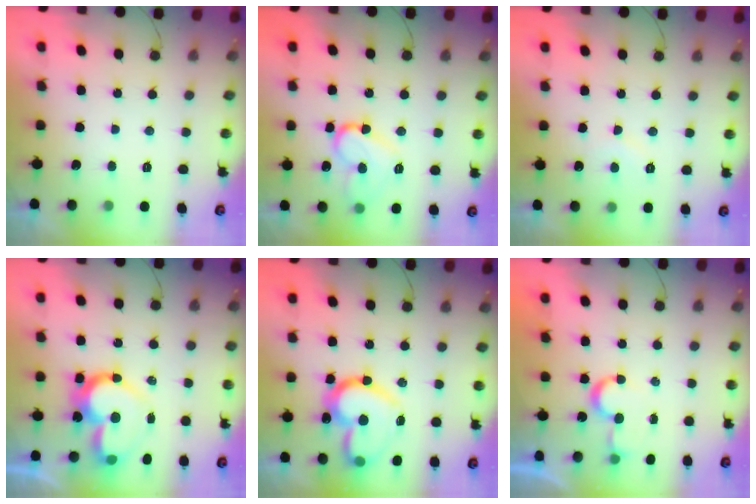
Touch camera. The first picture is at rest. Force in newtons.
{"total": 12.6, "press": 12.5, "slide": 1.4}
{"total": 4.8, "press": 4.7, "slide": 0.4}
{"total": 14.3, "press": 14.2, "slide": 1.2}
{"total": 19.5, "press": 19.5, "slide": 1.5}
{"total": 5.6, "press": 5.6, "slide": 0.4}